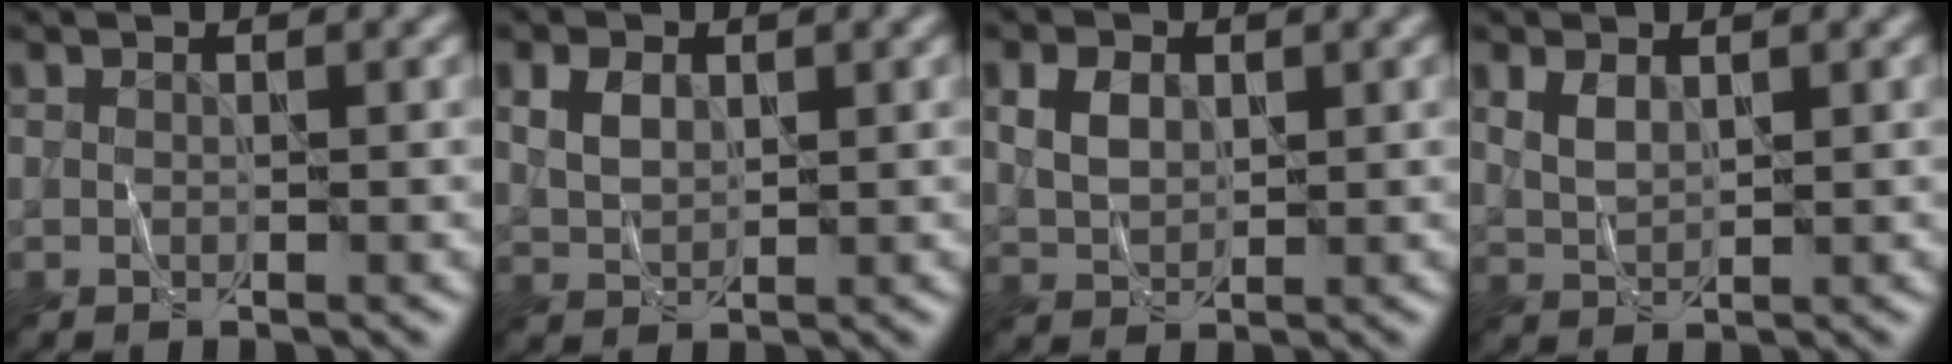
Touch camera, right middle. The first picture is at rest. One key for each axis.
{"total": 2.5, "fx": 0.9, "fy": 1.7, "fz": 1.6, "tx": -0.037, "ty": 0.003, "tz": 0.021}
{"total": 2.8, "fx": 0.9, "fy": 2.0, "fz": 1.8, "tx": -0.041, "ty": 0.003, "tz": 0.019}
{"total": 1.9, "fx": 1.0, "fy": 1.0, "fz": 1.2, "tx": -0.032, "ty": 0.000, "tz": 0.026}